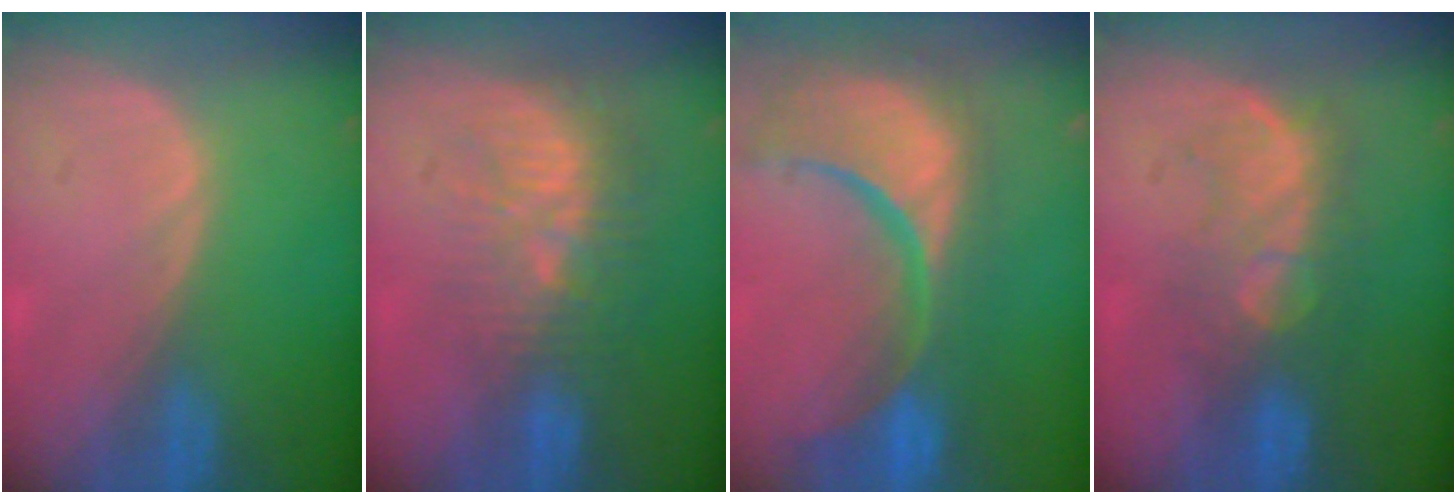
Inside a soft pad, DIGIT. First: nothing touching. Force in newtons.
{"total": 9.8, "press": 8.8, "slide": 4.3}
{"total": 15.5, "press": 12.2, "slide": 9.6}
{"total": 8.1, "press": 7.9, "slide": 1.7}